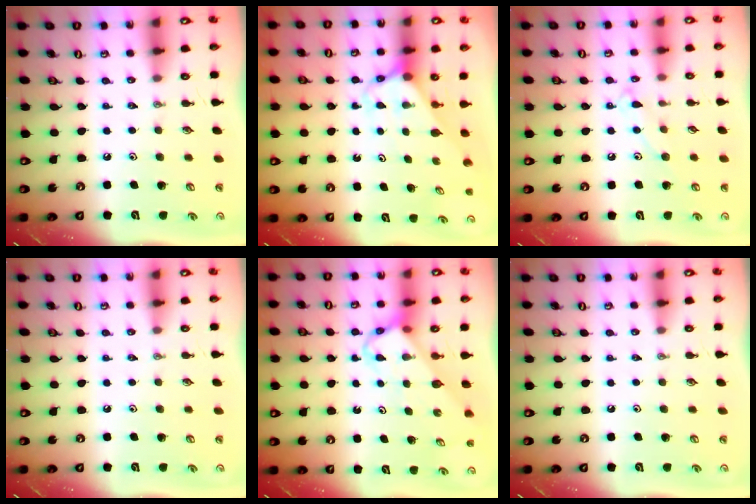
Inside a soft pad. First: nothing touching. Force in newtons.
{"total": 2.9, "press": 2.9, "slide": 0.2}
{"total": 8.0, "press": 8.0, "slide": 0.7}
{"total": 0.0}
{"total": 3.8, "press": 3.8, "slide": 0.1}
{"total": 0.0}